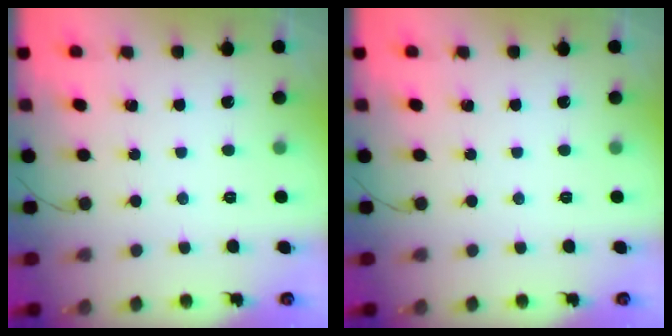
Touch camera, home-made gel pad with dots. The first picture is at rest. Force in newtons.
{"total": 0.0}